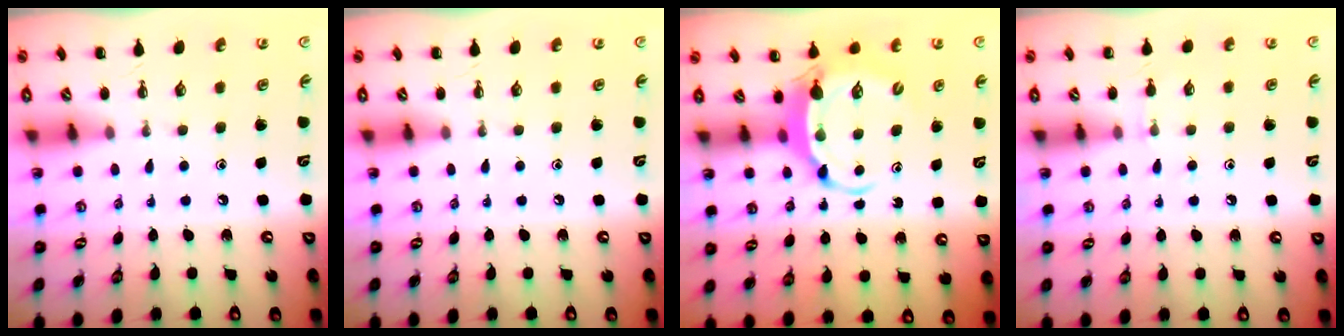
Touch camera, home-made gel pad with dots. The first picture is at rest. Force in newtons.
{"total": 0.0}
{"total": 6.0, "press": 5.9, "slide": 0.9}
{"total": 5.7, "press": 5.4, "slide": 1.7}